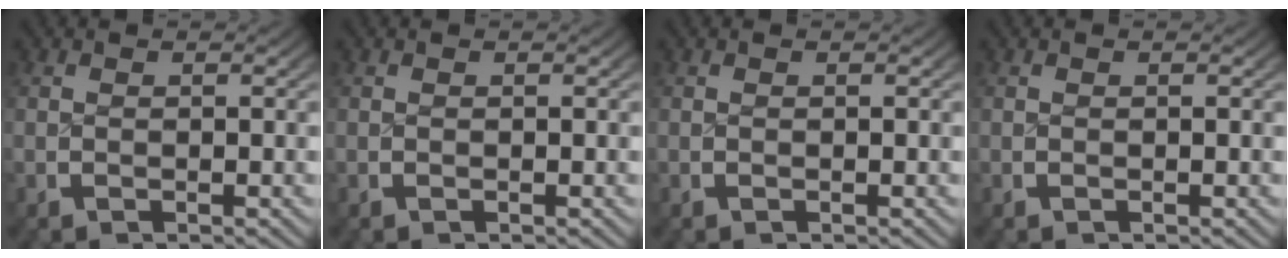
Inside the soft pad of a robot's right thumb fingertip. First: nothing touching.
{"total": 0.0}
{"total": 0.0}
{"total": 0.0}